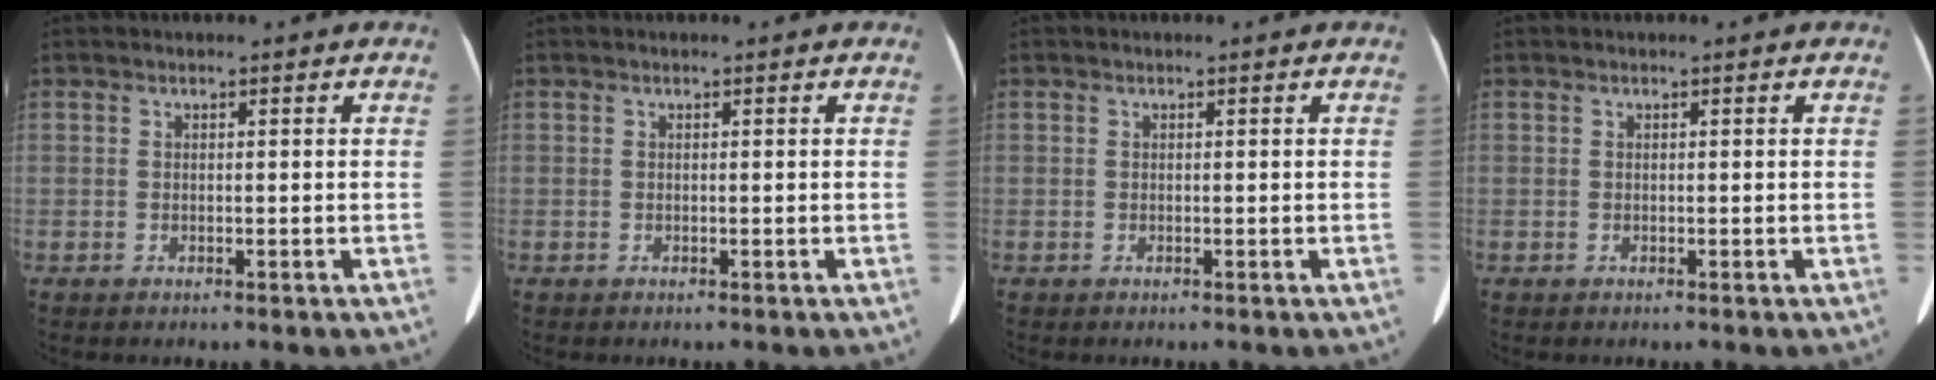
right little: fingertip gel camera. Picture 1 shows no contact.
{"total": 0.0}
{"total": 0.0}
{"total": 0.0}